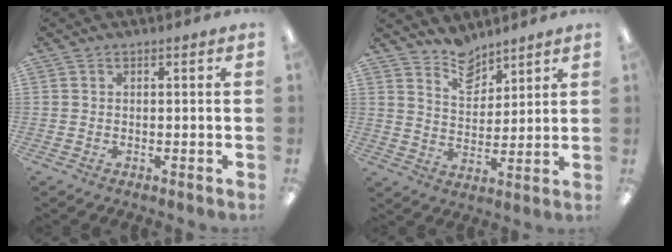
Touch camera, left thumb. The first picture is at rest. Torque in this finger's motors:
{"motor_torque": [-0.23, -0.23, -0.05, -0.17, 0.04]}